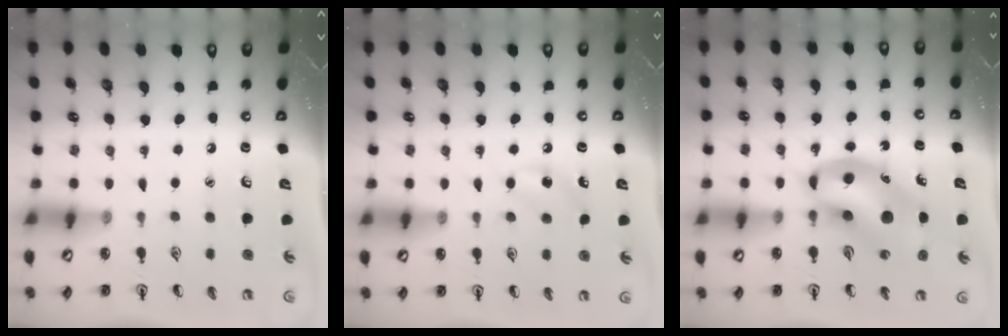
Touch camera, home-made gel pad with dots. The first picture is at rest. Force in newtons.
{"total": 6.3, "press": 6.0, "slide": 1.8}
{"total": 12.1, "press": 11.6, "slide": 3.3}